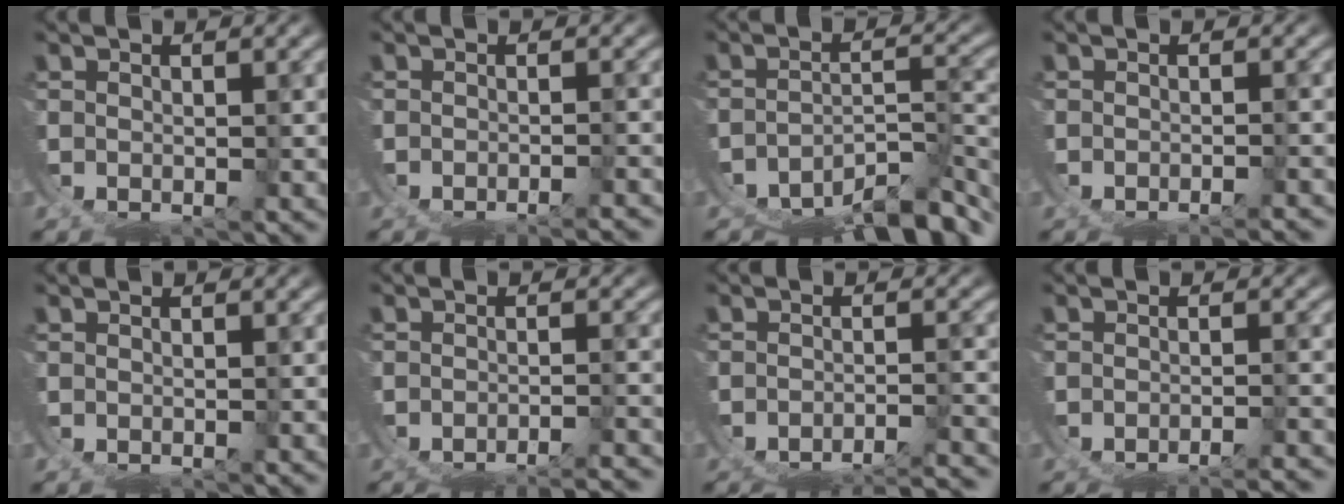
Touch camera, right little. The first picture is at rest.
{"total": 2.9, "force": [-2.6, 0.7, 1.1], "torque": [-0.009, -0.001, -0.039]}
{"total": 7.5, "force": [-6.0, 3.1, 3.3], "torque": [-0.045, -0.020, -0.080]}
{"total": 2.5, "force": [-2.3, 0.6, 1.0], "torque": [-0.008, 0.001, -0.035]}
{"total": 0.0}
{"total": 5.1, "force": [-4.4, 1.7, 1.9], "torque": [-0.027, -0.013, -0.060]}
{"total": 6.8, "force": [-5.8, 2.5, 2.5], "torque": [-0.037, -0.021, -0.076]}
{"total": 4.0, "force": [-3.5, 1.2, 1.5], "torque": [-0.018, -0.007, -0.049]}